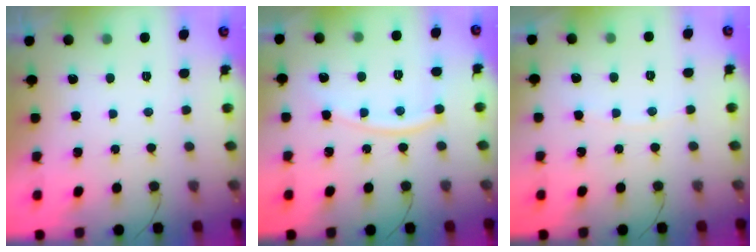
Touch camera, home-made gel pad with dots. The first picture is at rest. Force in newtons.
{"total": 9.8, "press": 9.7, "slide": 1.2}
{"total": 3.1, "press": 3.1, "slide": 0.6}